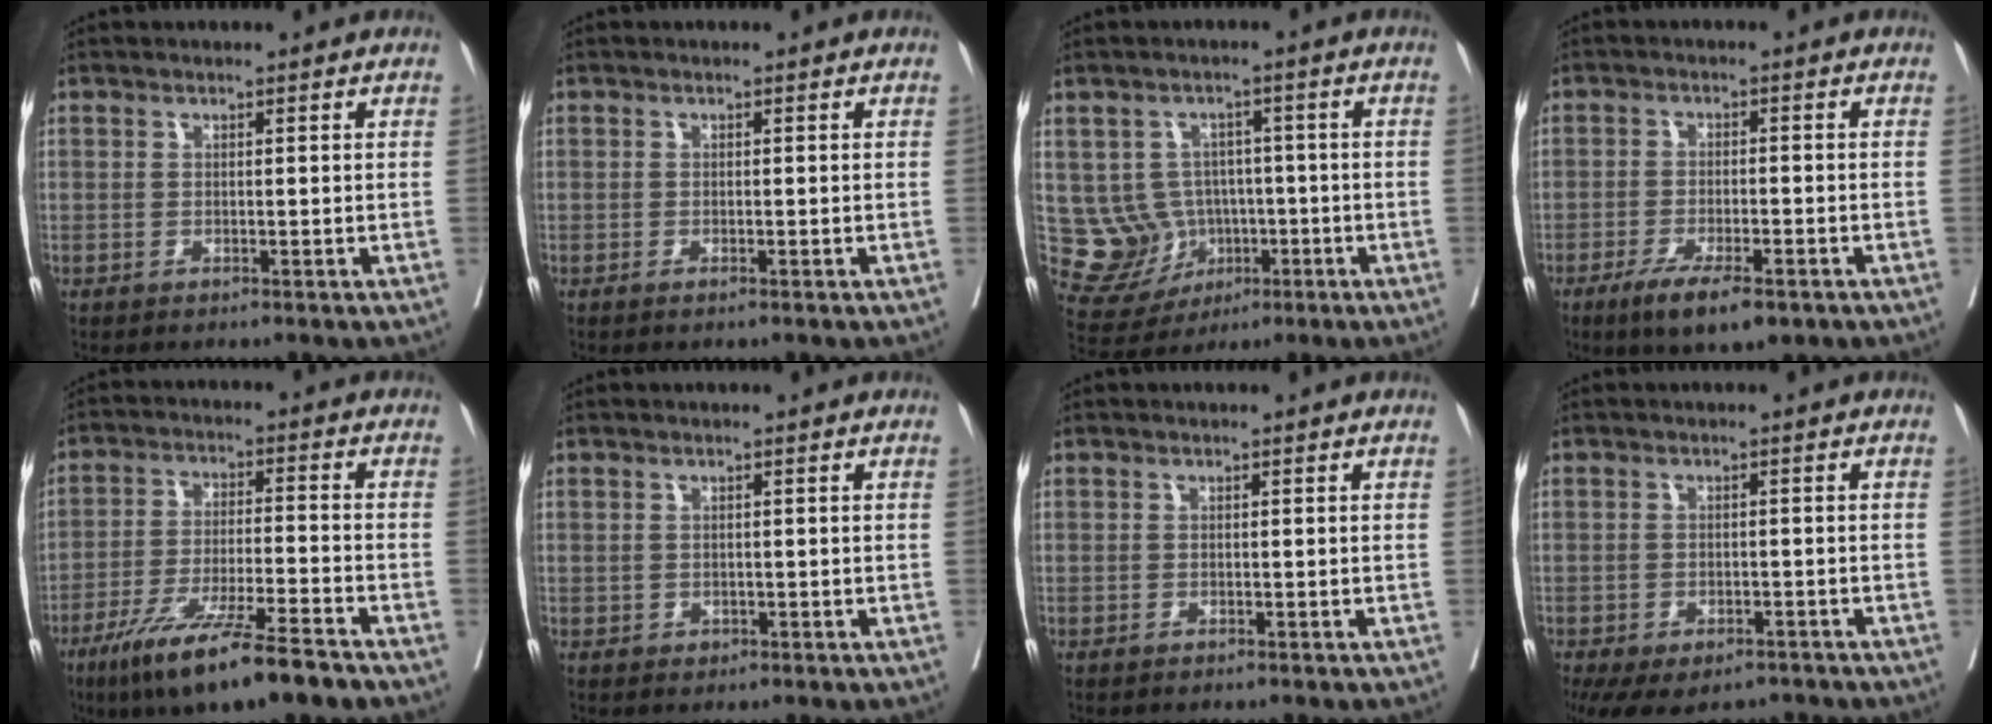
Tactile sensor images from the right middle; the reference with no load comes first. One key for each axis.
{"total": 0.6, "fx": -0.4, "fy": 0.0, "fz": 0.5, "tx": -0.008, "ty": -0.002, "tz": -0.006}
{"total": 8.2, "fx": -0.8, "fy": 7.8, "fz": 2.3, "tx": -0.040, "ty": 0.021, "tz": 0.003}
{"total": 7.6, "fx": -4.8, "fy": 2.0, "fz": 5.5, "tx": -0.090, "ty": -0.012, "tz": -0.075}
{"total": 13.6, "fx": -9.4, "fy": 0.8, "fz": 9.8, "tx": -0.175, "ty": -0.038, "tz": -0.163}
{"total": 0.7, "fx": -0.1, "fy": 0.6, "fz": 0.2, "tx": -0.003, "ty": 0.001, "tz": 0.002}
{"total": 1.1, "fx": -1.0, "fy": 0.1, "fz": 0.4, "tx": -0.004, "ty": -0.001, "tz": -0.015}
{"total": 13.5, "fx": -9.3, "fy": 7.7, "fz": 6.0, "tx": -0.148, "ty": -0.014, "tz": -0.117}